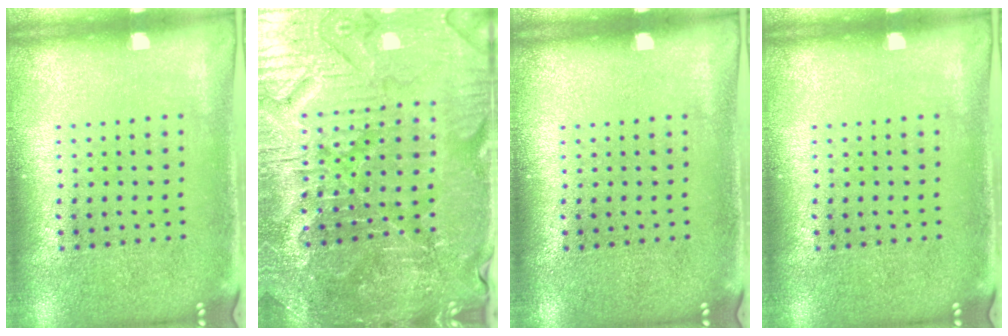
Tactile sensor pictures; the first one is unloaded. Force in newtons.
{"total": 4.3, "press": 4.2, "slide": 0.8}
{"total": 0.0}
{"total": 0.0}